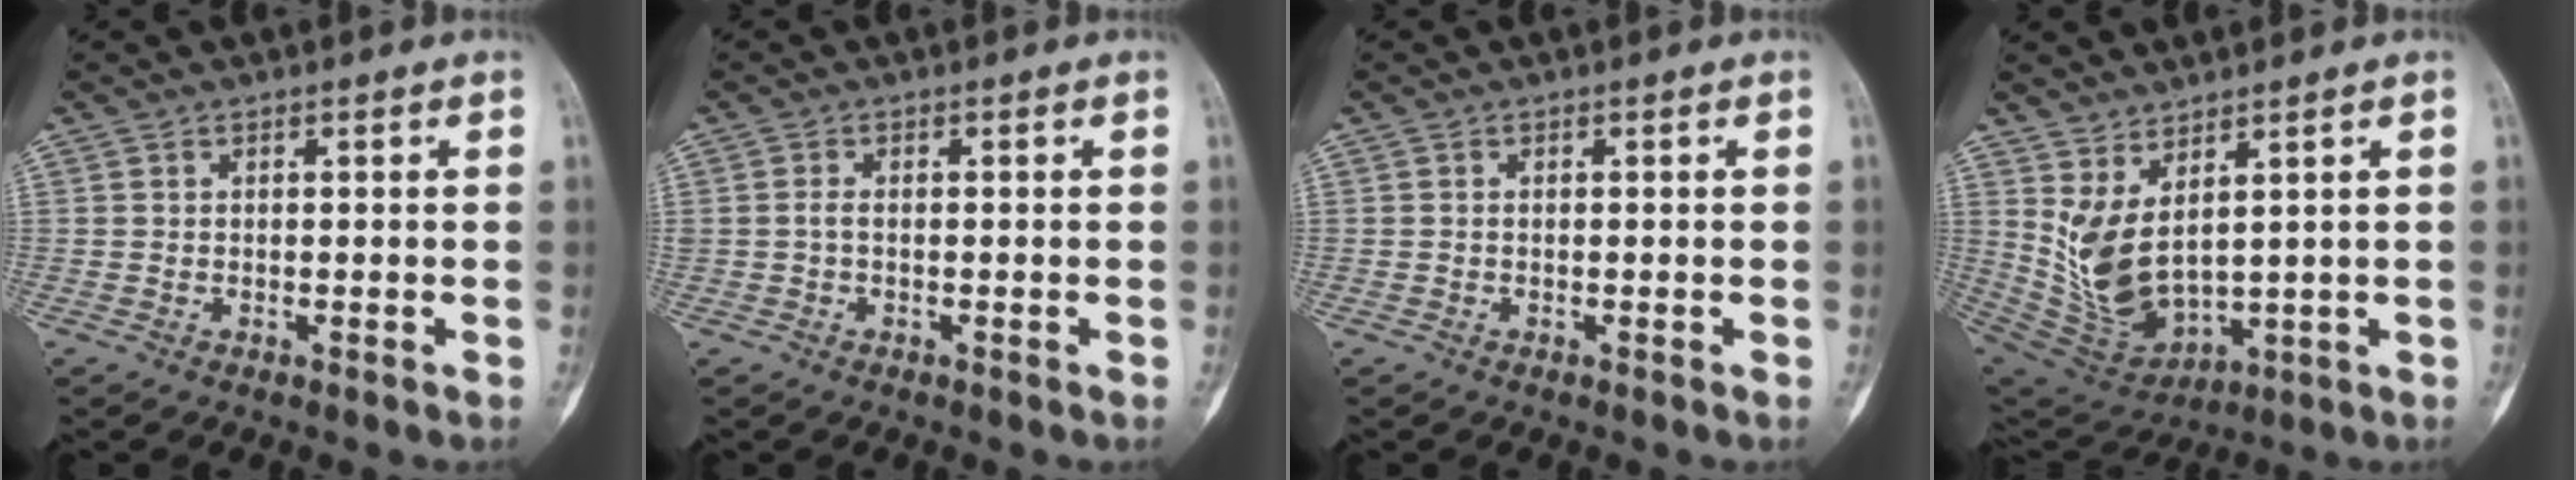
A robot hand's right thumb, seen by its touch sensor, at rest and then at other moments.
{"total": 1.1, "force": [-0.1, 0.6, 0.9], "torque": [-0.019, 0.001, -0.002]}
{"total": 0.0}
{"total": 10.9, "force": [3.6, 5.0, 8.9], "torque": [-0.162, -0.038, 0.098]}